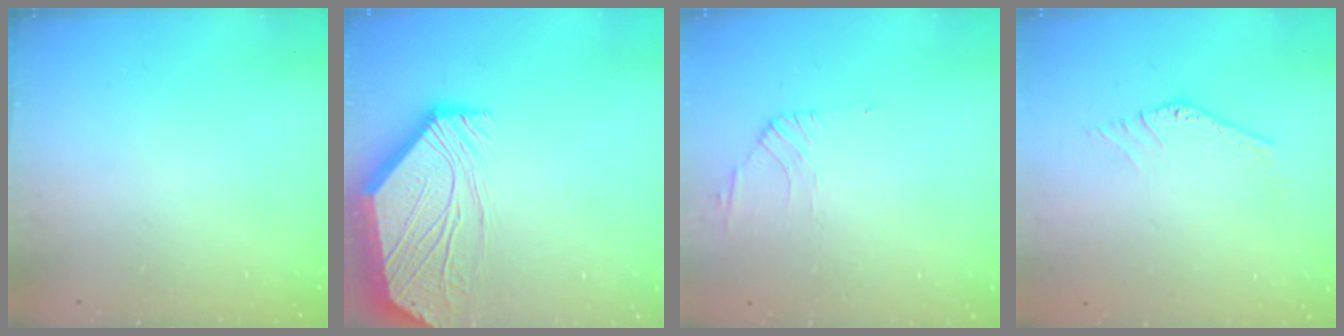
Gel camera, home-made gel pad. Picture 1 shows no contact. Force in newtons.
{"total": 4.4, "press": 4.3, "slide": 0.6}
{"total": 1.3, "press": 1.2, "slide": 0.4}
{"total": 0.7, "press": 0.7, "slide": 0.3}